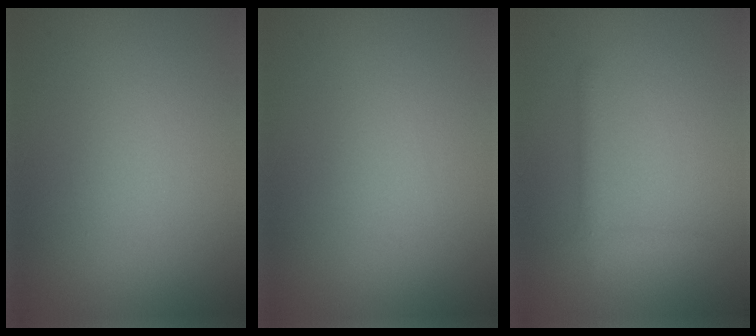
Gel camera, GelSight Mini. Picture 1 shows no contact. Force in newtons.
{"total": 0.0}
{"total": 1.1, "press": 1.1, "slide": 0.1}